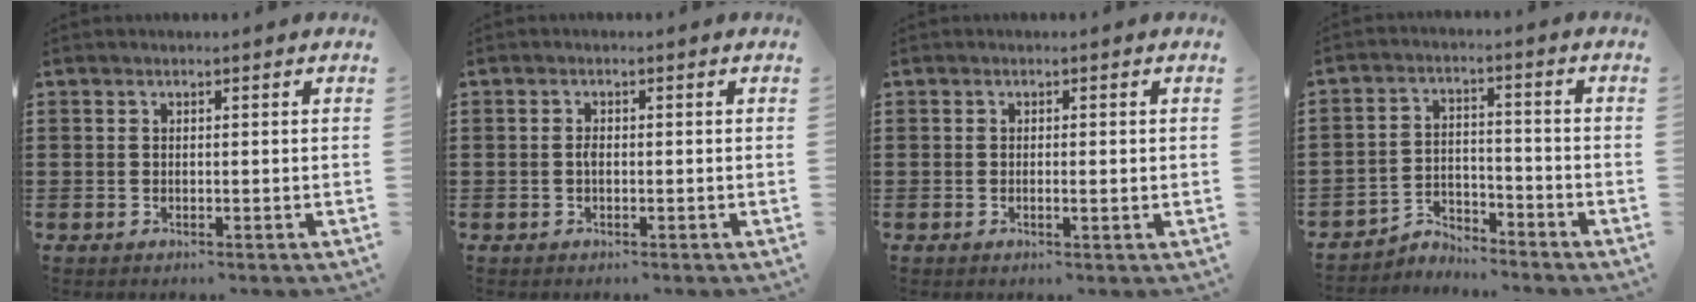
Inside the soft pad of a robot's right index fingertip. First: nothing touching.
{"total": 1.2, "force": [-0.2, 0.5, 1.1], "torque": [-0.022, -0.001, -0.004]}
{"total": 1.0, "force": [-0.1, 0.1, 1.0], "torque": [-0.016, -0.003, -0.002]}
{"total": 3.9, "force": [-3.8, 1.0, 0.2], "torque": [-0.011, 0.007, -0.081]}